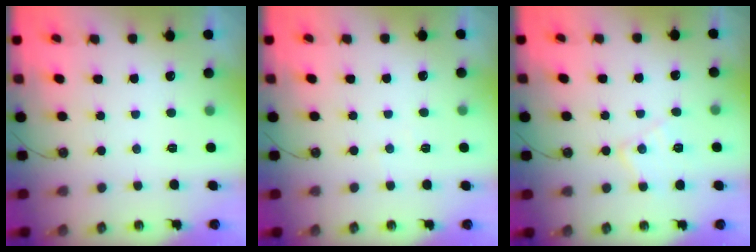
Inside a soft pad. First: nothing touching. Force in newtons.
{"total": 2.2, "press": 2.2, "slide": 0.4}
{"total": 8.6, "press": 8.6, "slide": 0.6}